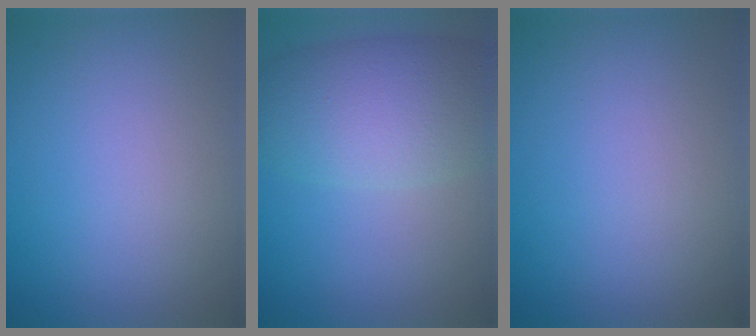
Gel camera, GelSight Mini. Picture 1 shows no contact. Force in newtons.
{"total": 7.2, "press": 7.2, "slide": 0.1}
{"total": 0.0}